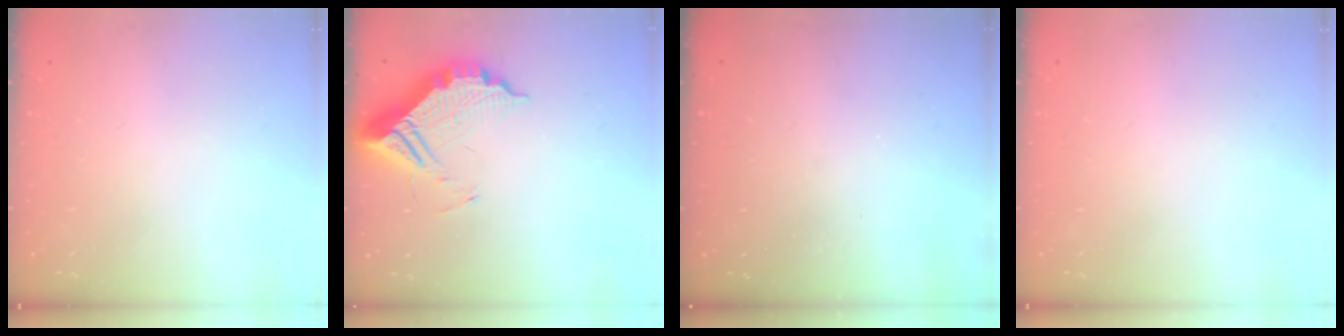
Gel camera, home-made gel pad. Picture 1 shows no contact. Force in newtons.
{"total": 12.0, "press": 12.0, "slide": 1.1}
{"total": 3.1, "press": 3.0, "slide": 0.8}
{"total": 0.0}